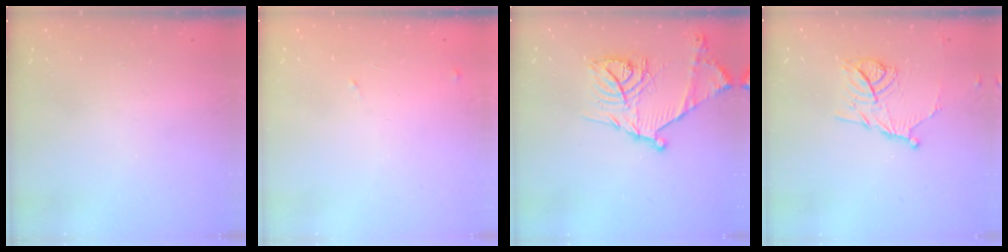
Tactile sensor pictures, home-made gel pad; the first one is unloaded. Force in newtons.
{"total": 8.1, "press": 8.1, "slide": 0.6}
{"total": 19.6, "press": 19.6, "slide": 1.5}
{"total": 11.4, "press": 11.3, "slide": 0.7}